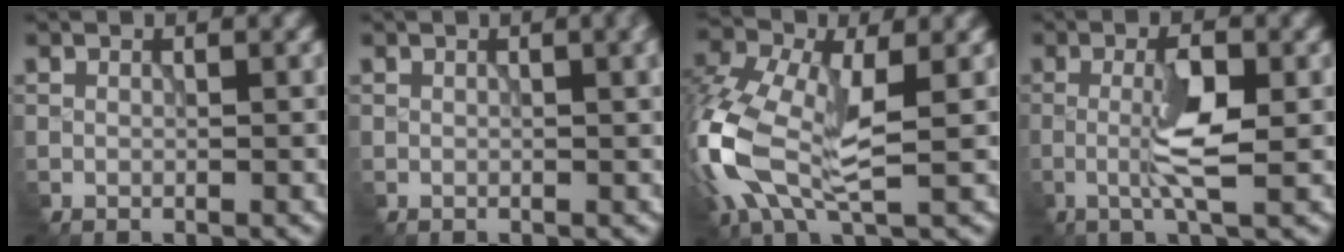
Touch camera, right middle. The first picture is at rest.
{"total": 3.3, "force": [0.8, 1.4, 2.8], "torque": [-0.024, 0.008, 0.011]}
{"total": 9.1, "force": [-1.4, 4.9, 7.6], "torque": [-0.188, 0.000, -0.038]}
{"total": 4.2, "force": [-0.6, 0.6, 4.1], "torque": [-0.081, 0.003, -0.016]}